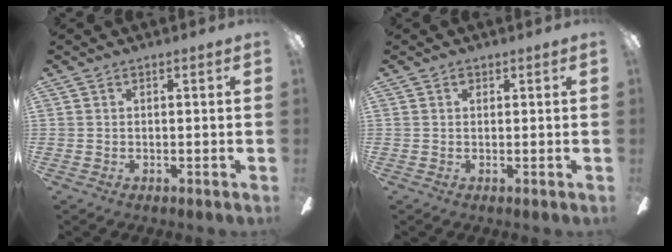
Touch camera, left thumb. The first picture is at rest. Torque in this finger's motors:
{"motor_torque": [0.18, 0.21, 0.34, -0.04, -0.01]}